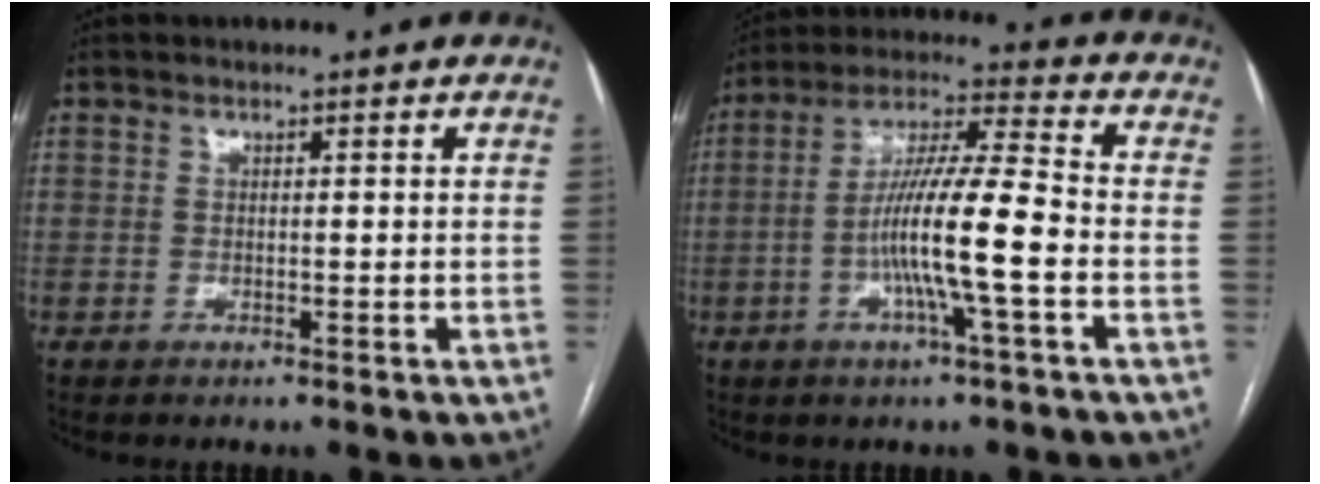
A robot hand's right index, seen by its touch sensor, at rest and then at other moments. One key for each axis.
{"total": 13.0, "fx": -3.2, "fy": 0.2, "fz": 12.5, "tx": -0.233, "ty": 0.004, "tz": -0.065}